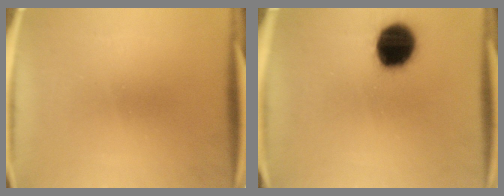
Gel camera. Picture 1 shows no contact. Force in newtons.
{"total": 15.2}